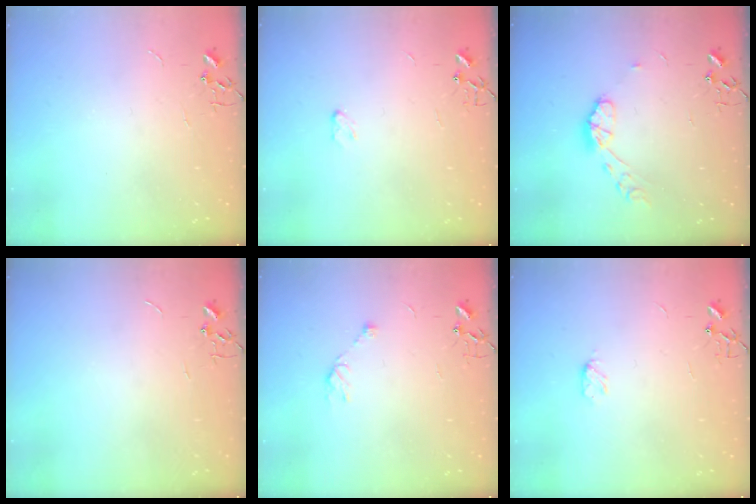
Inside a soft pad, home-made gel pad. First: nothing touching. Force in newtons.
{"total": 3.2, "press": 3.2, "slide": 0.5}
{"total": 8.1, "press": 8.1, "slide": 0.6}
{"total": 0.0}
{"total": 5.0, "press": 4.9, "slide": 0.7}
{"total": 3.9, "press": 3.8, "slide": 0.6}